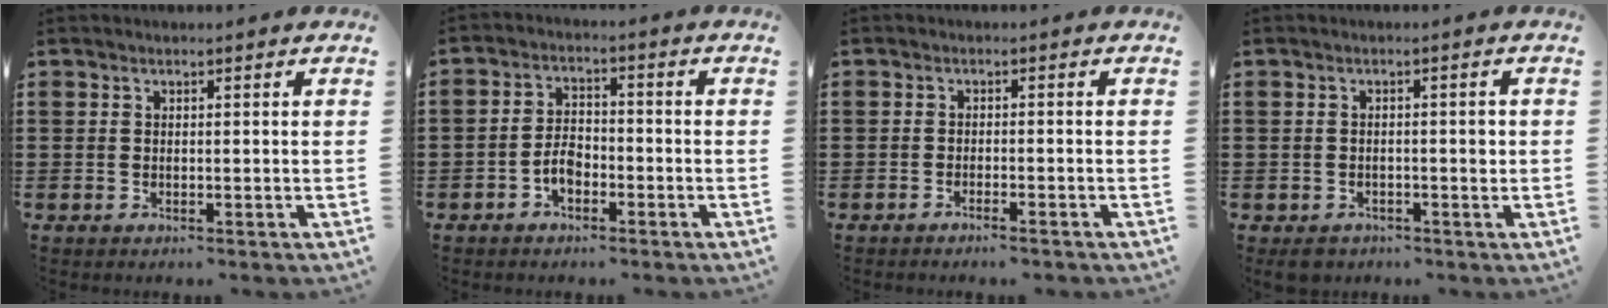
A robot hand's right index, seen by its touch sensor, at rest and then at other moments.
{"total": 3.5, "force": [-1.9, 2.0, 2.2], "torque": [-0.057, 0.000, -0.041]}
{"total": 1.4, "force": [-1.3, -0.3, 0.5], "torque": [-0.009, 0.000, -0.024]}
{"total": 2.1, "force": [-0.8, 1.3, 1.4], "torque": [-0.032, 0.004, -0.019]}